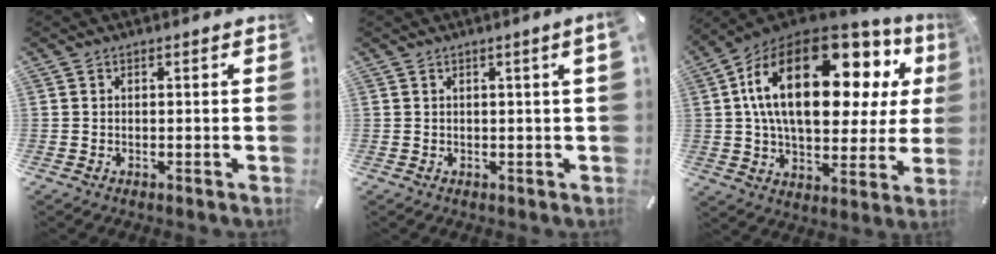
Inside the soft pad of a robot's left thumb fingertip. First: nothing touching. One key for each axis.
{"total": 2.2, "fx": 0.7, "fy": -0.2, "fz": 2.1, "tx": -0.037, "ty": -0.003, "tz": 0.011}
{"total": 25.7, "fx": 8.9, "fy": 13.1, "fz": 20.3, "tx": -0.358, "ty": -0.046, "tz": 0.143}